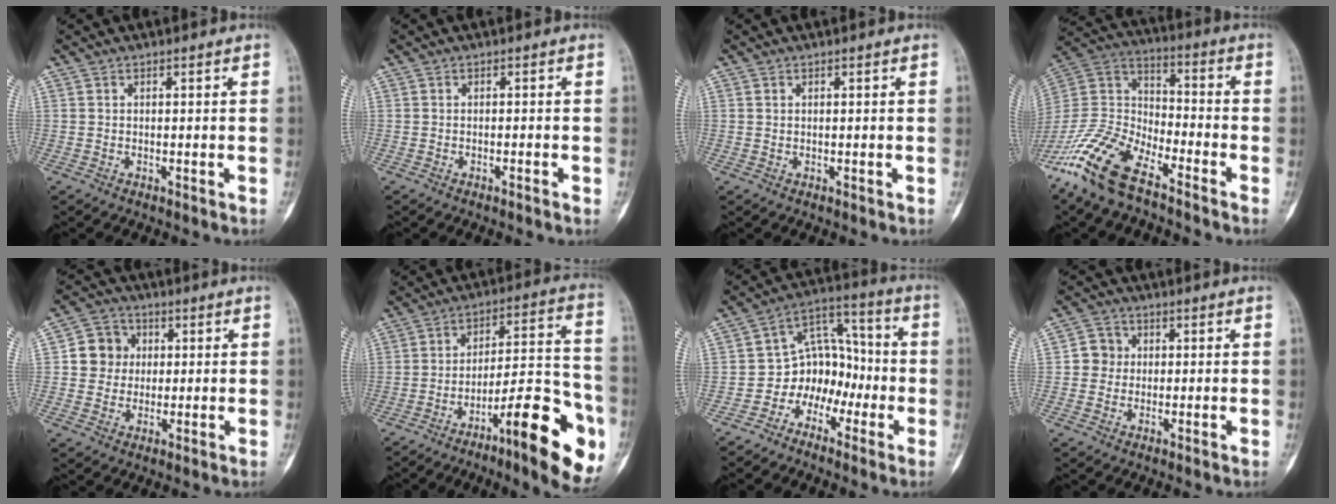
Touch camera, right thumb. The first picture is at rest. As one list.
[{"total": 0.8, "force": [-0.5, 0.0, 0.6], "torque": [-0.015, 0.003, -0.008]}, {"total": 0.0}, {"total": 16.2, "force": [-11.4, 6.3, 9.7], "torque": [-0.194, 0.056, -0.226]}, {"total": 7.5, "force": [1.0, 7.0, 2.5], "torque": [-0.005, 0.005, 0.009]}, {"total": 20.3, "force": [-9.5, 4.9, 17.3], "torque": [-0.222, 0.065, -0.137]}, {"total": 9.9, "force": [-4.0, 8.0, 4.3], "torque": [-0.018, 0.080, -0.083]}, {"total": 4.2, "force": [0.3, 4.1, 1.1], "torque": [0.009, 0.008, -0.003]}]